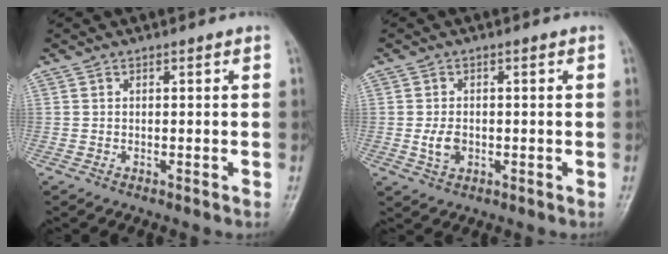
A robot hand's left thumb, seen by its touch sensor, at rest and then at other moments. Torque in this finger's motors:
{"motor_torque": [0.04, -0.18, 0.50, 0.16, 0.02]}